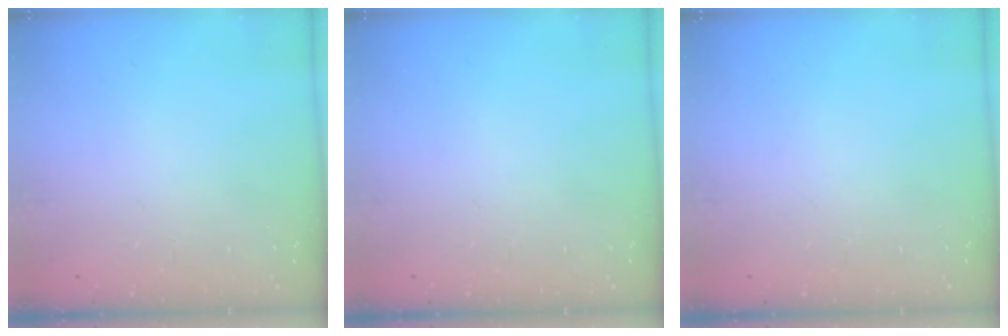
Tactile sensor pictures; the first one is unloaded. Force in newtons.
{"total": 0.0}
{"total": 0.0}